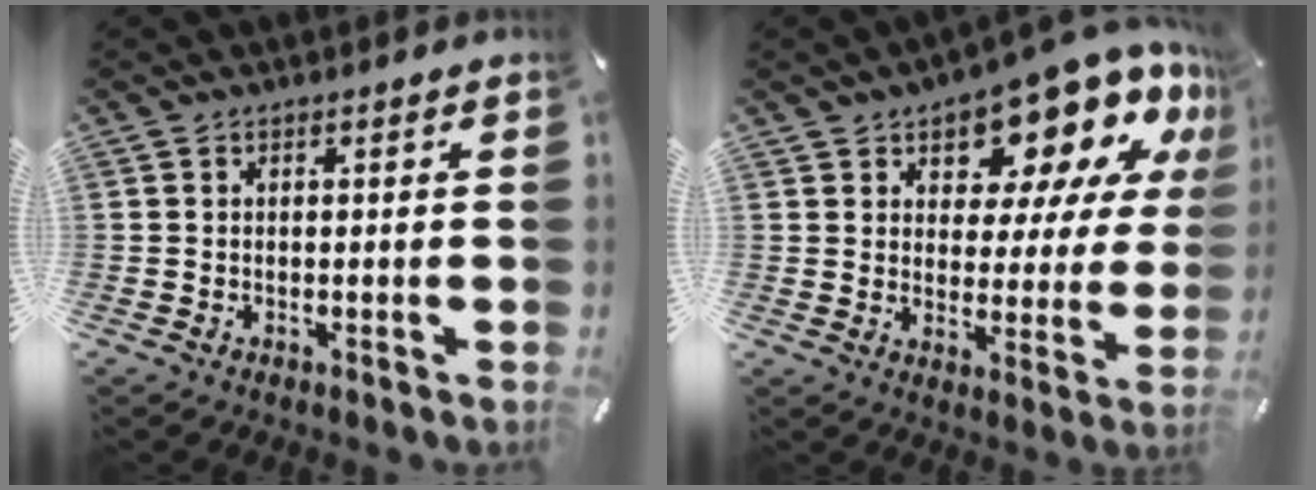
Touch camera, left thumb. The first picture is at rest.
{"total": 14.2, "force": [11.1, 6.4, 6.0], "torque": [-0.099, -0.091, 0.189]}